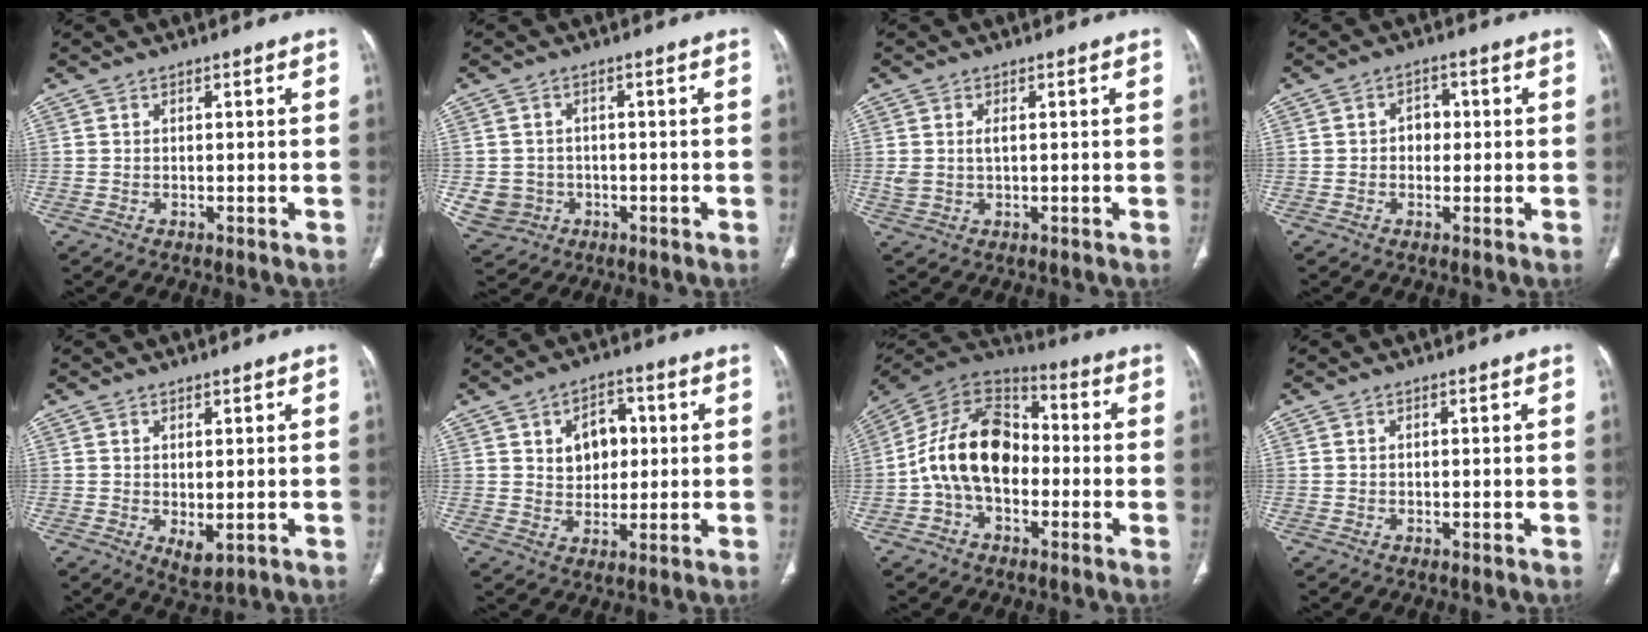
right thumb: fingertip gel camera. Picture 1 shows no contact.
{"total": 5.8, "force": [-1.1, 5.5, 1.5], "torque": [-0.021, 0.011, -0.010]}
{"total": 2.9, "force": [0.3, 1.6, 2.4], "torque": [-0.059, 0.003, 0.011]}
{"total": 3.3, "force": [0.0, 2.7, 2.0], "torque": [-0.010, 0.009, -0.006]}
{"total": 3.4, "force": [-0.4, 1.7, 2.9], "torque": [-0.044, -0.013, 0.008]}
{"total": 8.2, "force": [1.9, 6.0, 5.3], "torque": [-0.042, -0.001, 0.031]}
{"total": 16.6, "force": [-2.4, 11.1, 12.1], "torque": [-0.199, 0.047, -0.052]}
{"total": 0.0}